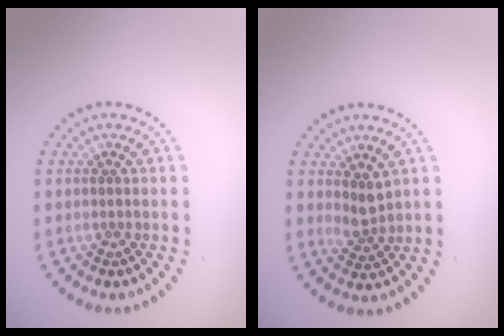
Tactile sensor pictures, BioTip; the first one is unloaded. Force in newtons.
{"total": 1.8, "press": 1.4, "slide": 1.0}